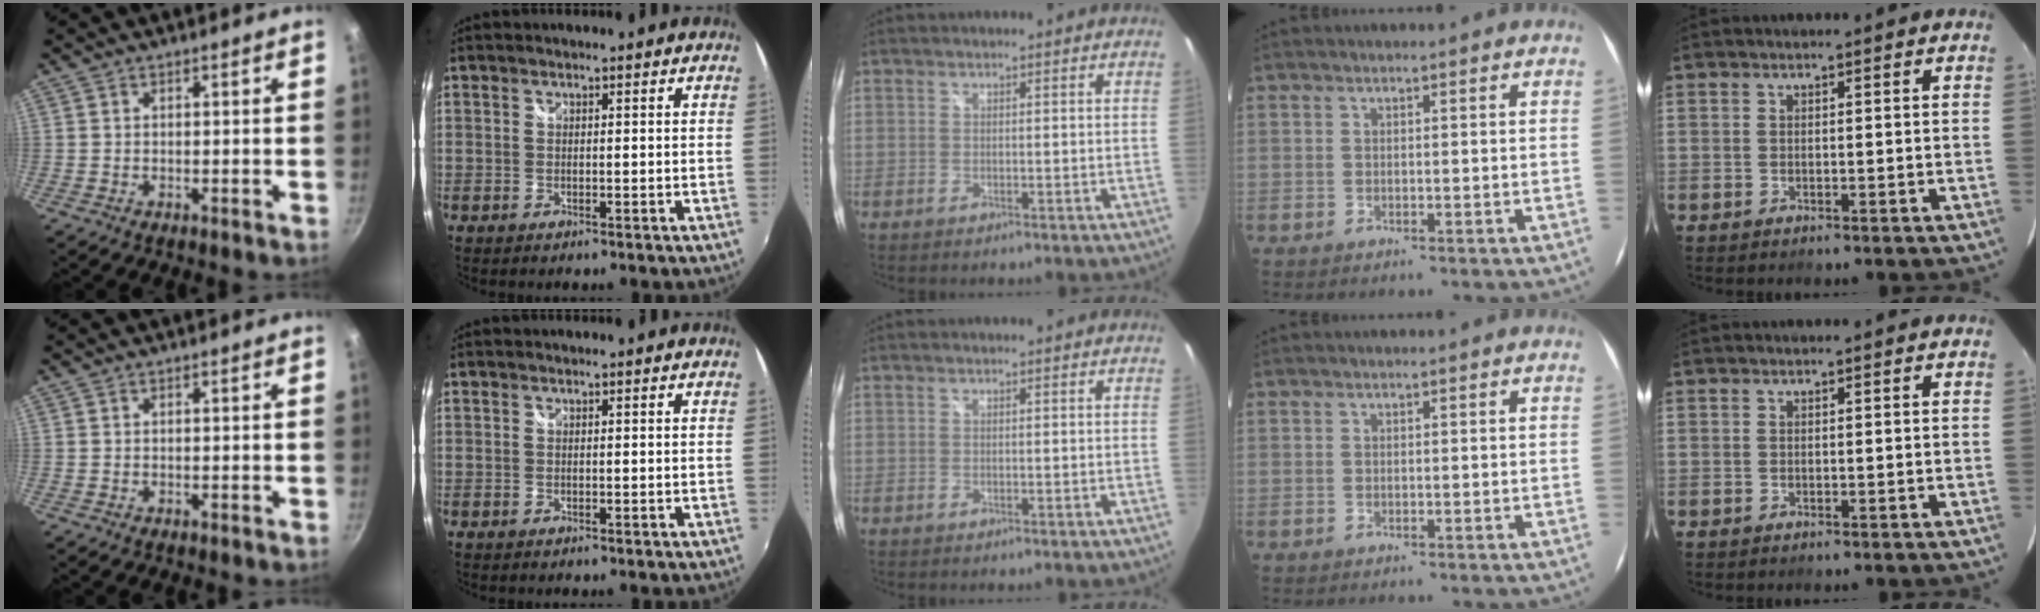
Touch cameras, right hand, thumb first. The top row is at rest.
{}